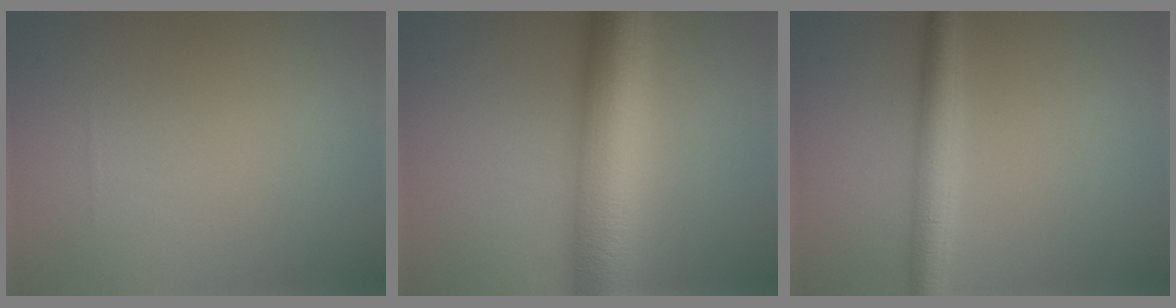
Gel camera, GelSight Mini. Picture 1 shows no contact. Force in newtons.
{"total": 10.4, "press": 10.4, "slide": 0.1}
{"total": 3.7, "press": 3.7, "slide": 0.1}